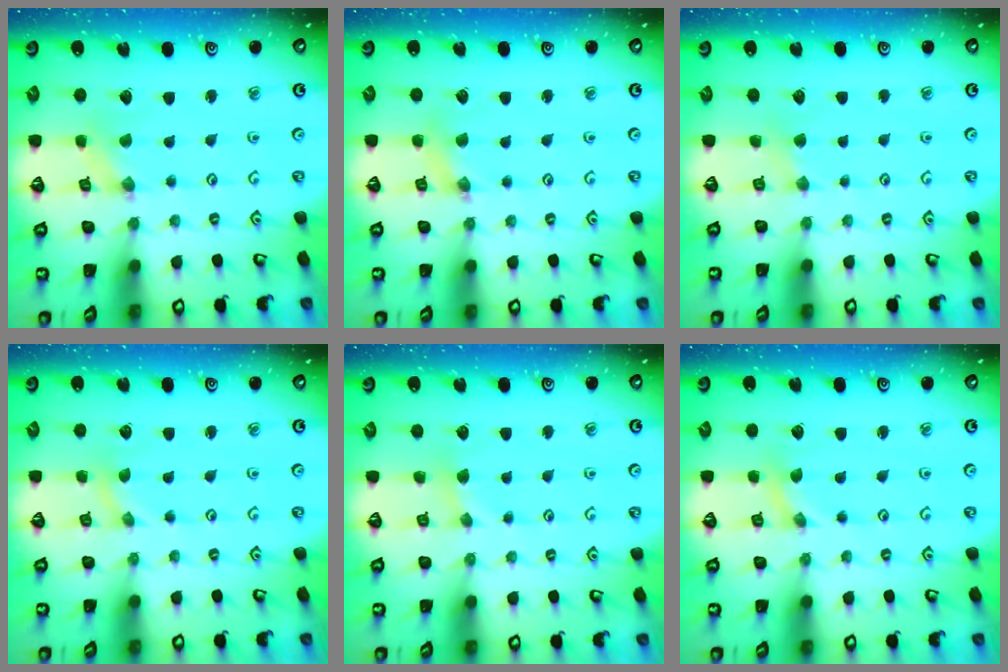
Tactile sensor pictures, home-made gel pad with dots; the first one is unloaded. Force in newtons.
{"total": 2.7, "press": 2.7, "slide": 0.2}
{"total": 2.1, "press": 2.1, "slide": 0.3}
{"total": 0.0}
{"total": 2.6, "press": 2.6, "slide": 0.3}
{"total": 0.0}